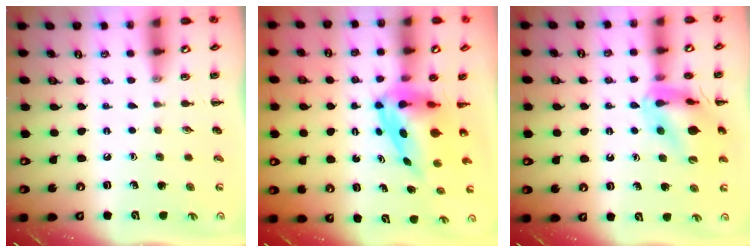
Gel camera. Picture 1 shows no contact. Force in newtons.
{"total": 5.9, "press": 5.5, "slide": 1.9}
{"total": 14.2, "press": 13.9, "slide": 2.7}